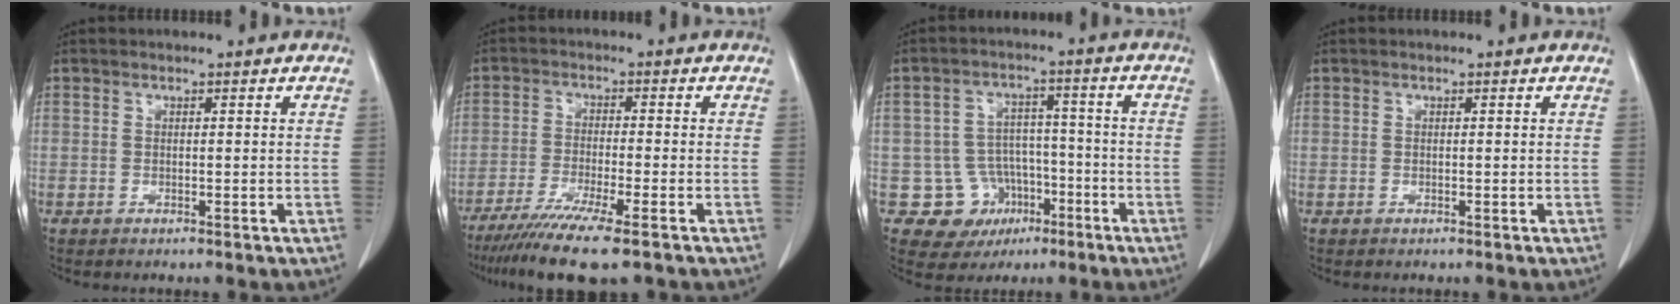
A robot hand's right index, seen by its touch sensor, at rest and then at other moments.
{"total": 10.9, "force": [-8.0, 0.2, 7.4], "torque": [-0.121, -0.029, -0.128]}
{"total": 8.6, "force": [-3.2, 7.9, 1.4], "torque": [-0.015, 0.023, -0.037]}
{"total": 0.0}